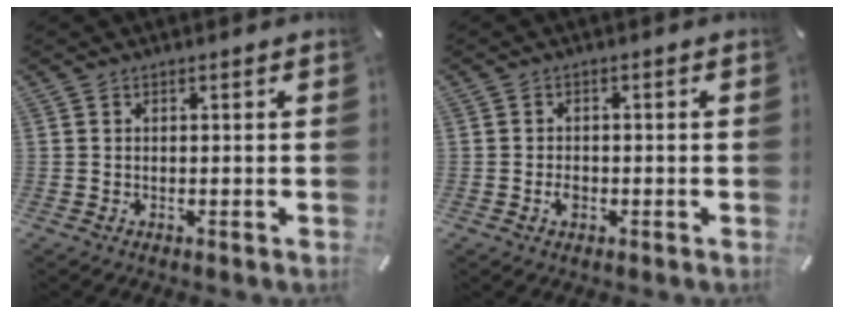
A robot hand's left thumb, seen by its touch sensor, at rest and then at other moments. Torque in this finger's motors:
{"motor_torque": [0.03, 0.03, 0.03, 0.03, 0.00]}